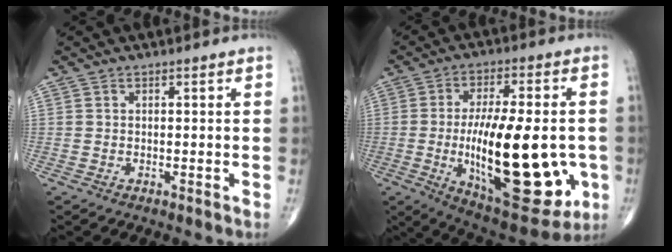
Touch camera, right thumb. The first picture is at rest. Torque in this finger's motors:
{"motor_torque": [1.44, 3.56, 1.63, 1.02, 0.69]}